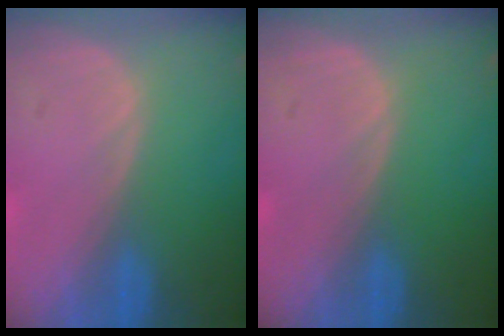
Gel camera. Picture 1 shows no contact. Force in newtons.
{"total": 0.0}